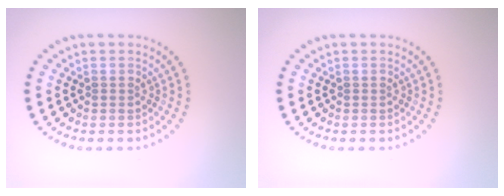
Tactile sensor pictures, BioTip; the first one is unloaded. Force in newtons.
{"total": 0.0}